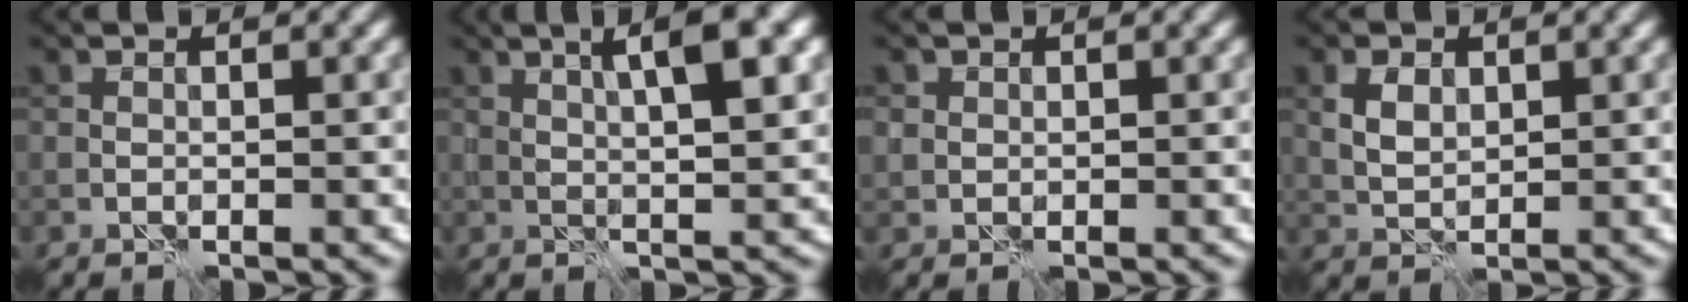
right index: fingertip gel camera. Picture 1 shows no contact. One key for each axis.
{"total": 5.5, "fx": 2.0, "fy": 1.1, "fz": 5.0, "tx": -0.076, "ty": 0.007, "tz": 0.031}
{"total": 0.9, "fx": 0.2, "fy": 0.9, "fz": 0.1, "tx": 0.004, "ty": -0.003, "tz": 0.004}
{"total": 2.5, "fx": 0.8, "fy": 1.7, "fz": 1.6, "tx": -0.036, "ty": 0.002, "tz": 0.016}